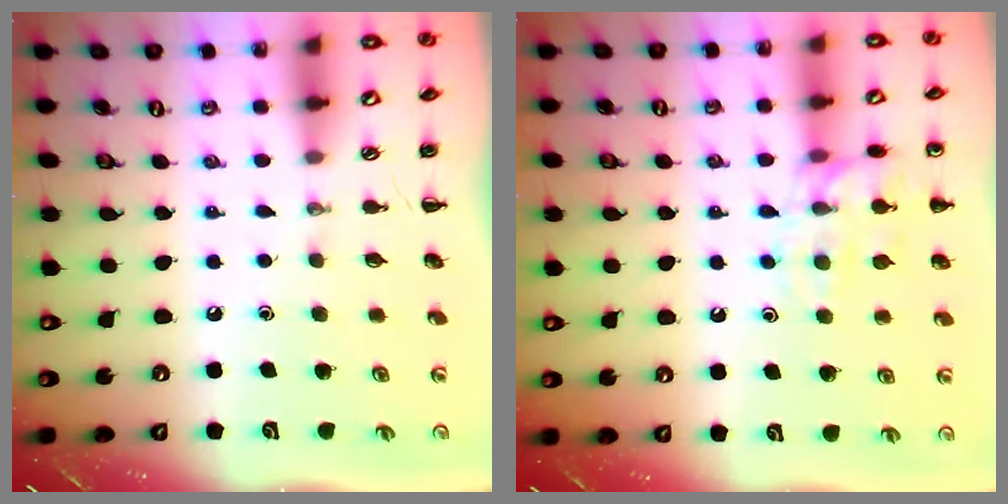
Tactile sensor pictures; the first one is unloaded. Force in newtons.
{"total": 13.9, "press": 13.8, "slide": 1.1}